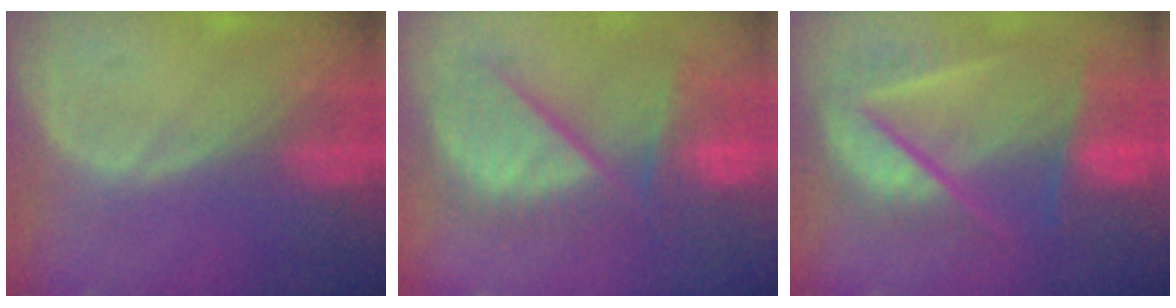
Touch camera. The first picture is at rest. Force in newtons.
{"total": 10.1, "press": 9.5, "slide": 3.5}
{"total": 9.7, "press": 8.2, "slide": 5.1}